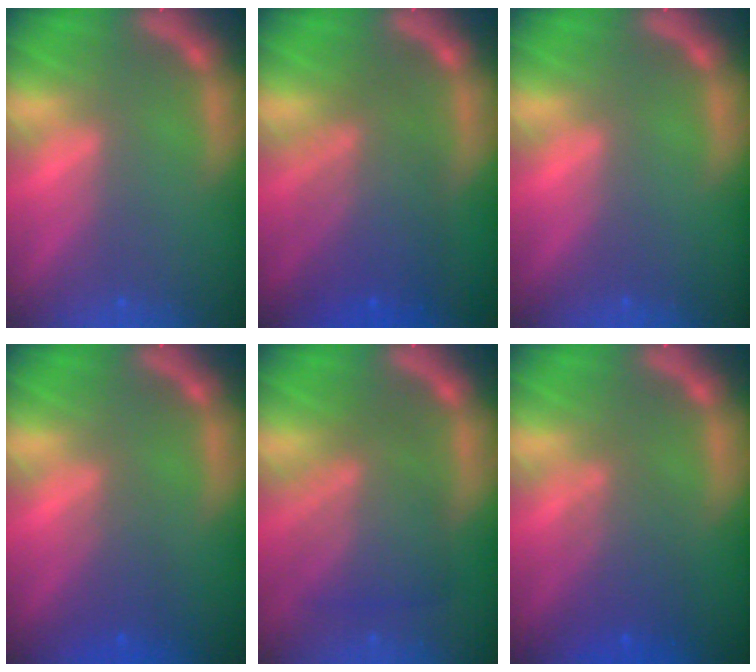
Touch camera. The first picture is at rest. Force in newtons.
{"total": 7.0}
{"total": 0.0}
{"total": 2.5}
{"total": 6.5}
{"total": 4.1}